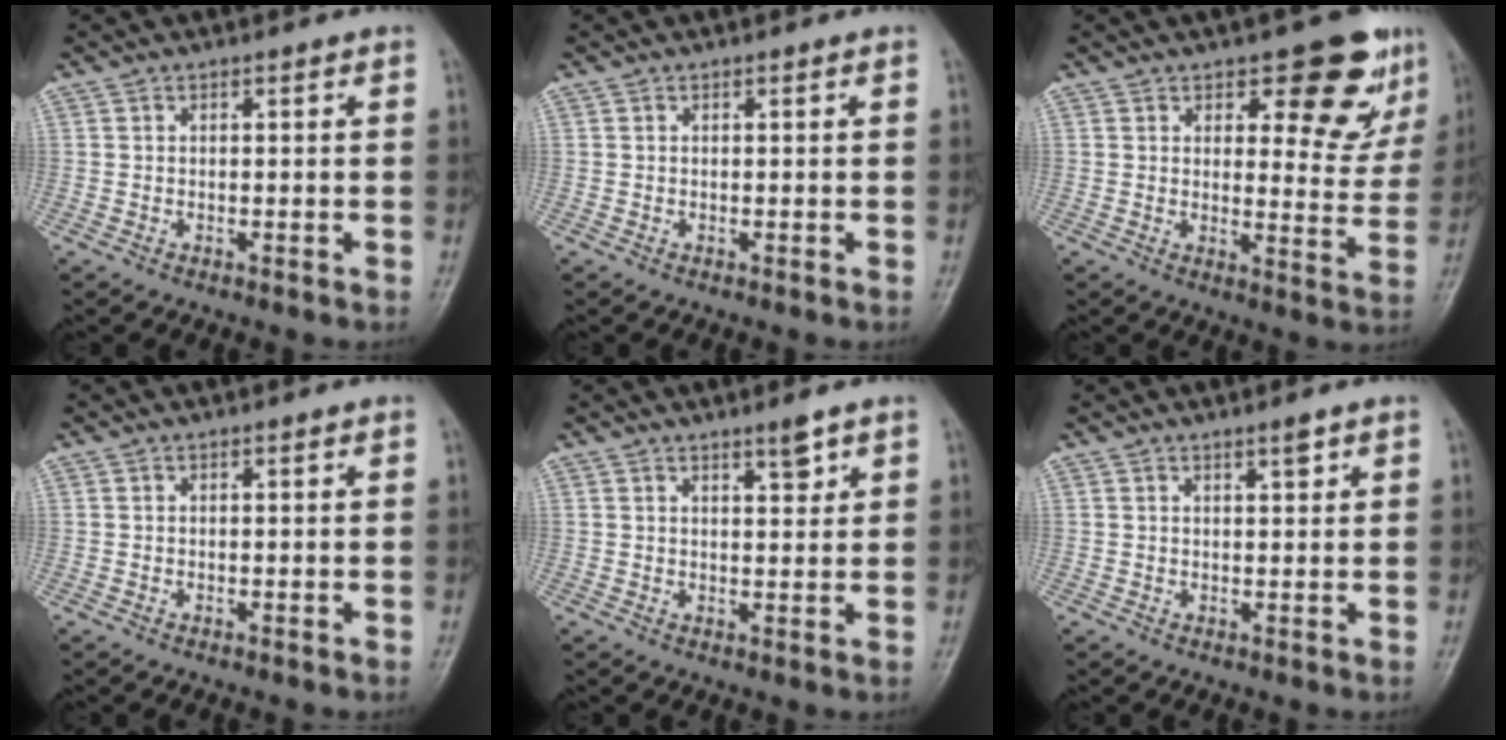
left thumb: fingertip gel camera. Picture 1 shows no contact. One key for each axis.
{"total": 0.0}
{"total": 12.5, "fx": 7.5, "fy": 5.6, "fz": 8.2, "tx": -0.045, "ty": -0.043, "tz": 0.097}
{"total": 0.0}
{"total": 3.0, "fx": 2.1, "fy": 0.6, "fz": 2.0, "tx": -0.026, "ty": -0.016, "tz": 0.034}
{"total": 1.7, "fx": 1.2, "fy": 0.3, "fz": 1.2, "tx": -0.016, "ty": -0.007, "tz": 0.020}